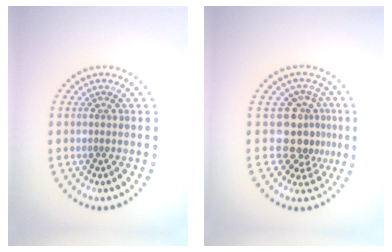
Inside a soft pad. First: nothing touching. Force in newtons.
{"total": 3.9, "press": 2.9, "slide": 2.6}